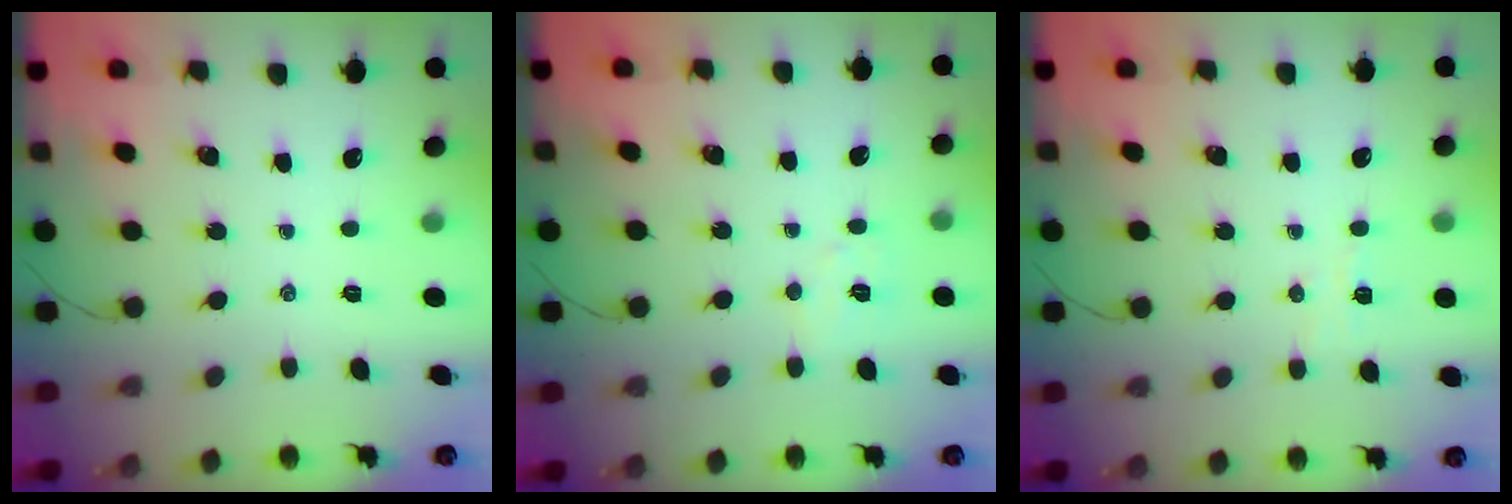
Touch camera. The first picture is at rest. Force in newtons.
{"total": 5.1, "press": 5.0, "slide": 0.9}
{"total": 3.9, "press": 3.8, "slide": 1.0}